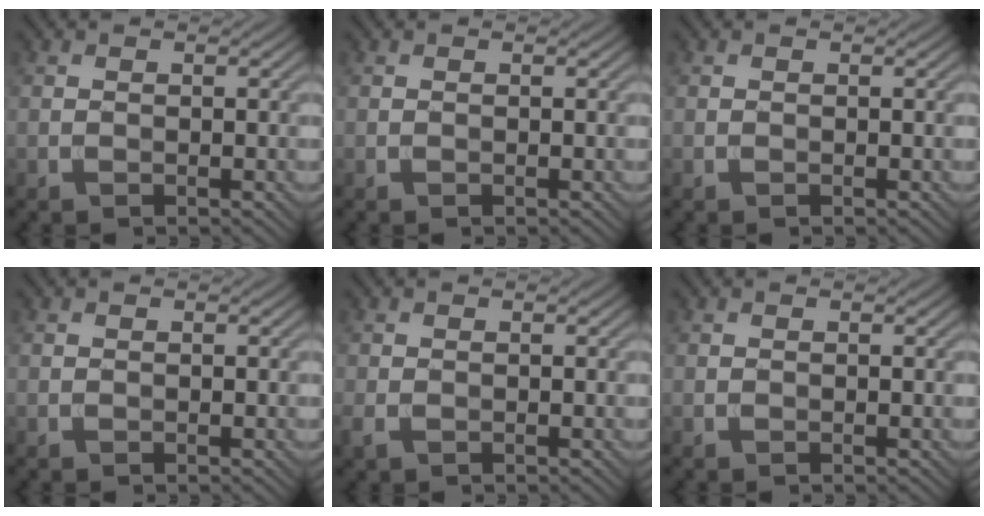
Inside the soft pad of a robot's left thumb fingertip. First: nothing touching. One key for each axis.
{"total": 0.0}
{"total": 0.0}
{"total": 0.0}
{"total": 1.6, "fx": -0.7, "fy": 1.1, "fz": 1.0, "tx": -0.034, "ty": -0.008, "tz": -0.014}
{"total": 0.0}